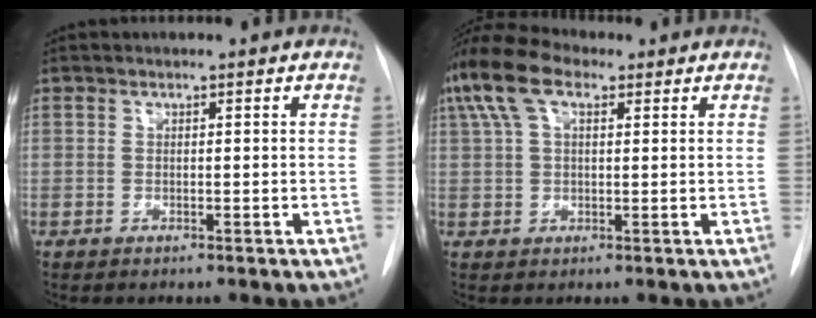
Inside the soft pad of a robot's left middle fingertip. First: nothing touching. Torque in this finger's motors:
{"motor_torque": [1.07, -1.07, 0.57, 0.17]}